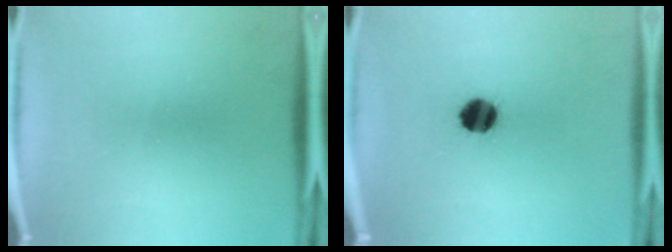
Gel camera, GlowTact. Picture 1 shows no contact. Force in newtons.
{"total": 7.9}